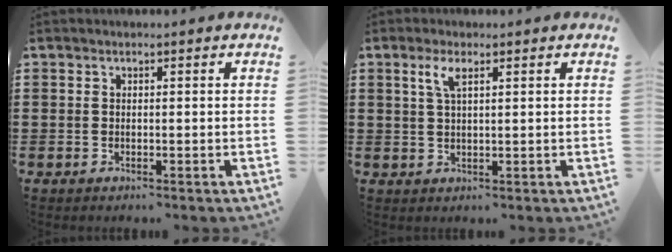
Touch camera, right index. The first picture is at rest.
{"total": 3.1, "force": [1.5, 0.8, 2.6], "torque": [-0.057, 0.007, 0.023]}